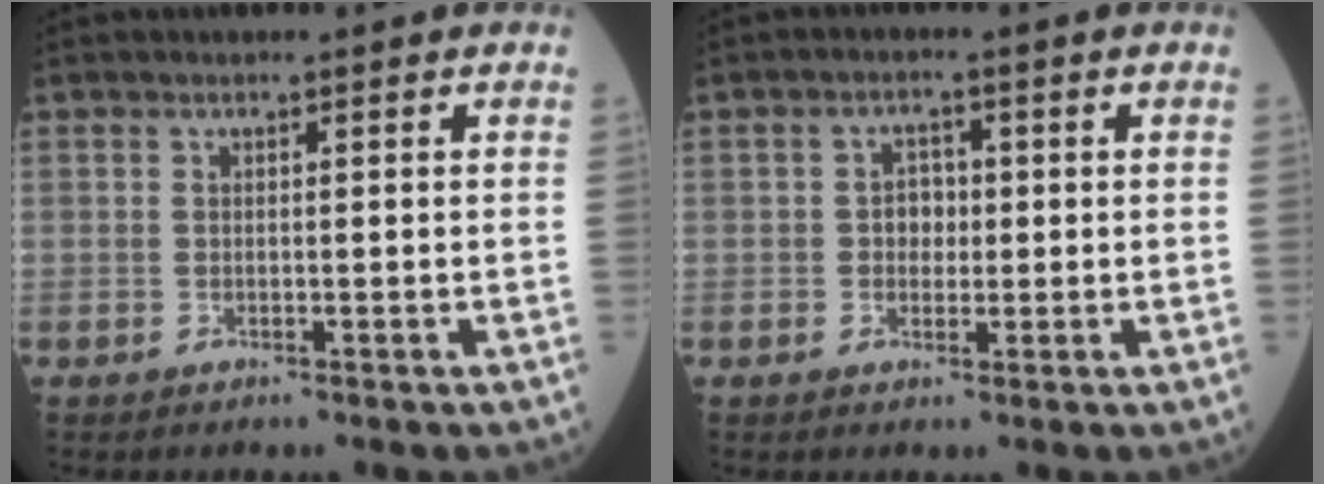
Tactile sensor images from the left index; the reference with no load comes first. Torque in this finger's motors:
{"motor_torque": [0.10, -0.05, 0.01, 0.01]}